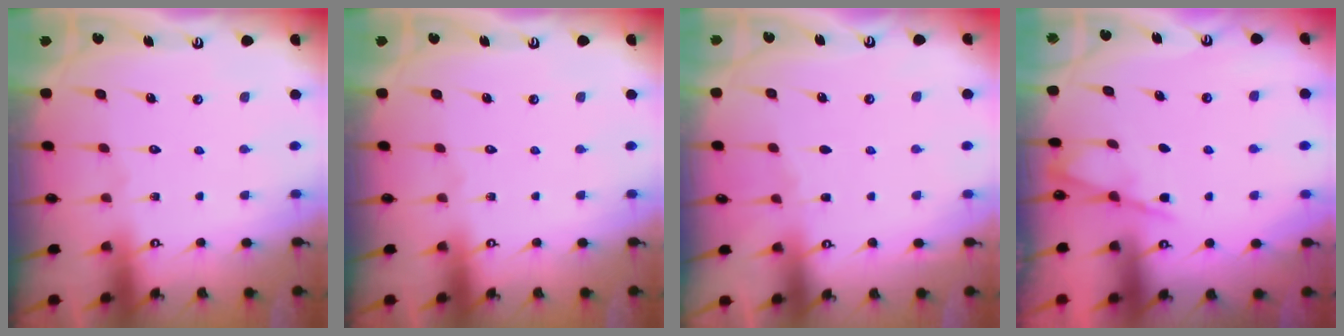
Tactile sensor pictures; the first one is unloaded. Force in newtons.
{"total": 0.0}
{"total": 0.7, "press": 0.7, "slide": 0.2}
{"total": 4.1, "press": 4.0, "slide": 0.6}